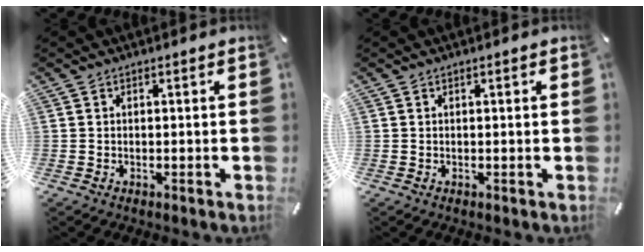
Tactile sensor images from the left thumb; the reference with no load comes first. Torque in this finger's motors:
{"motor_torque": [-0.21, -0.25, -0.01, 0.11, -0.03]}